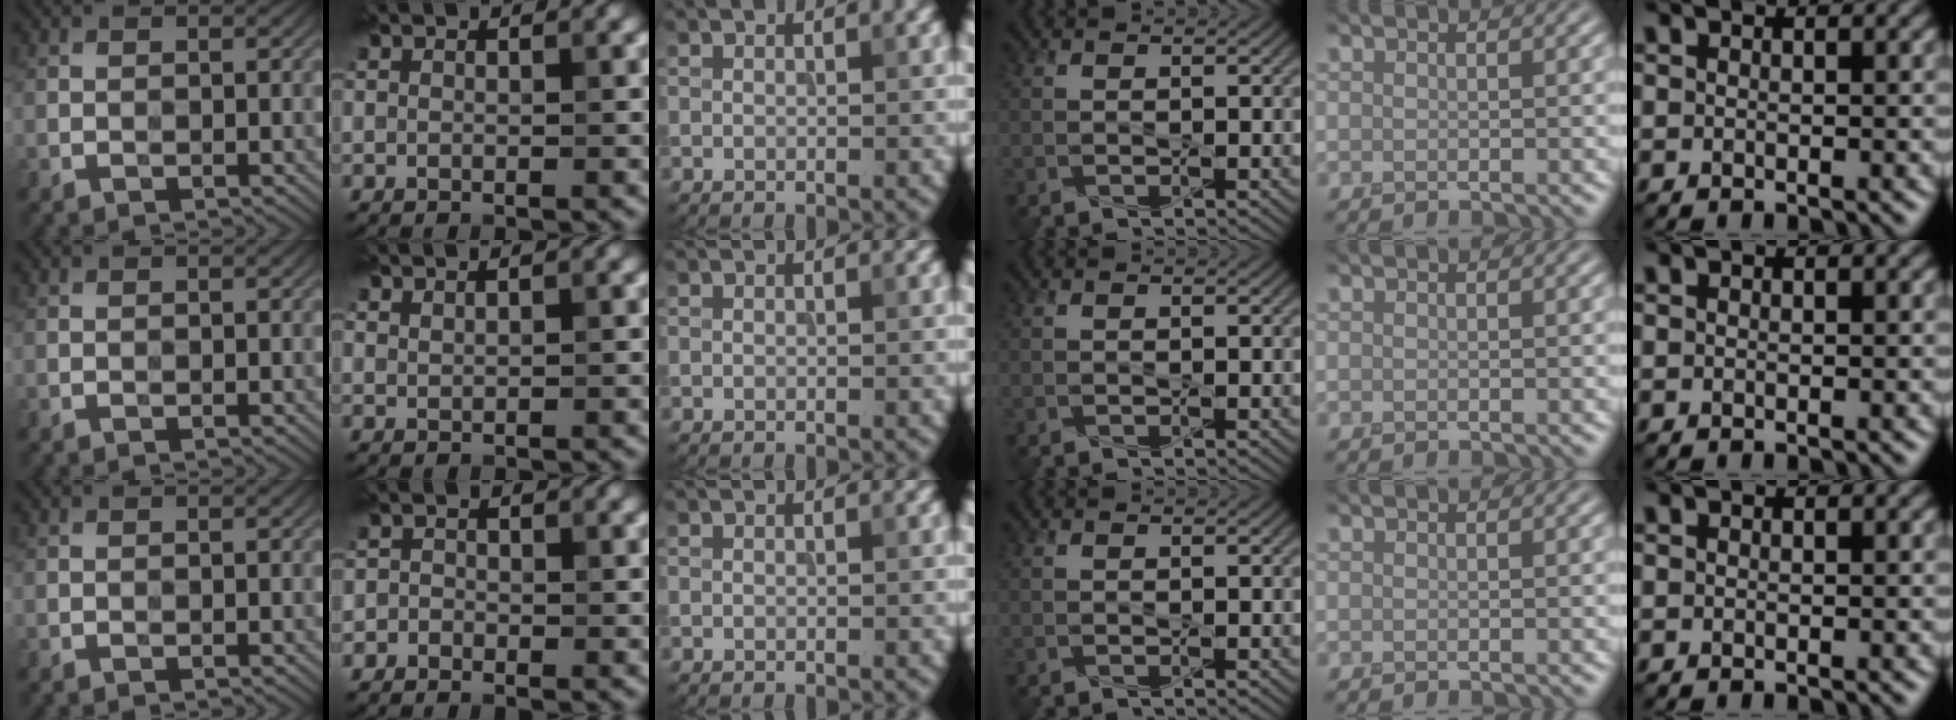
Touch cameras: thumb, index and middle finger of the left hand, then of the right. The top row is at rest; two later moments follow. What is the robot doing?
{"motion": "press", "object": "sticky note"}